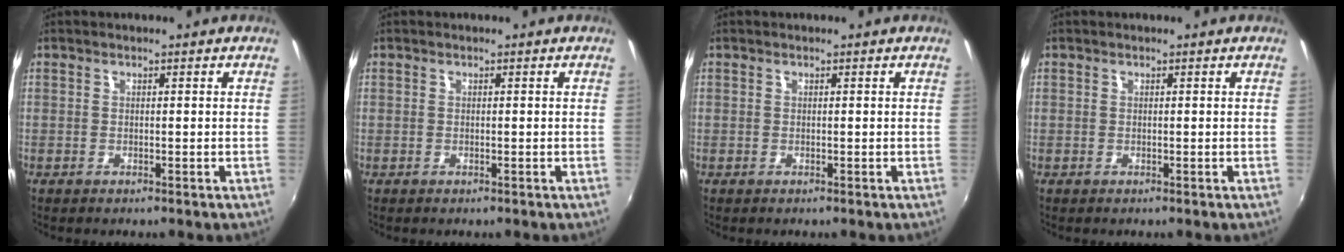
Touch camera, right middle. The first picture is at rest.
{"total": 0.0}
{"total": 0.0}
{"total": 0.0}